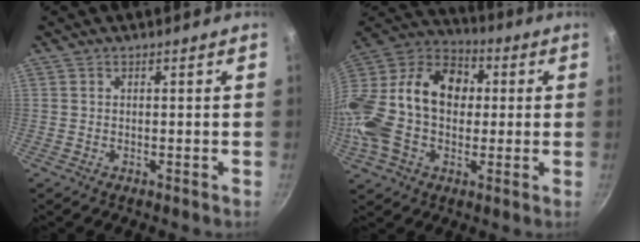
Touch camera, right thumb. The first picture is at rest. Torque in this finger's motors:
{"motor_torque": [2.56, 2.44, 1.47, -1.30, 0.56]}